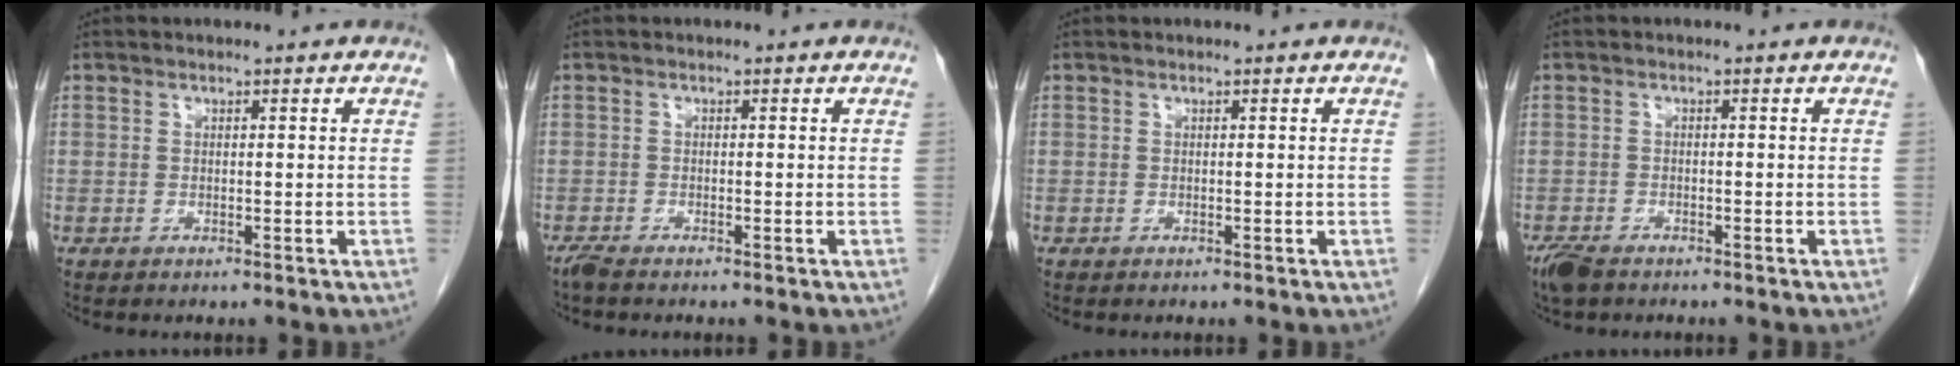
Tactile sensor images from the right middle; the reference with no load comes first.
{"total": 1.3, "force": [-1.1, 0.1, 0.6], "torque": [-0.021, -0.005, -0.025]}
{"total": 0.0}
{"total": 4.0, "force": [-3.1, 1.5, 2.0], "torque": [-0.044, -0.009, -0.054]}